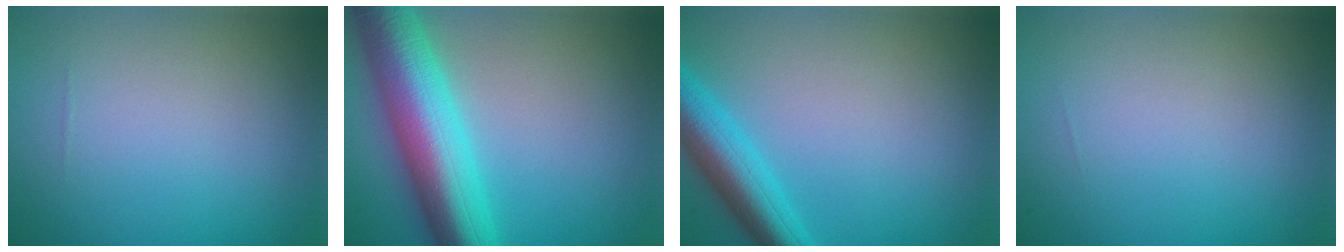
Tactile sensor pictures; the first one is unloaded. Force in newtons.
{"total": 10.7, "press": 10.7, "slide": 0.2}
{"total": 5.7, "press": 5.7, "slide": 0.2}
{"total": 0.0}